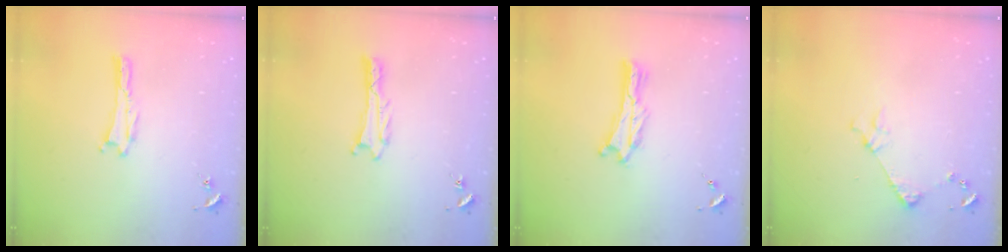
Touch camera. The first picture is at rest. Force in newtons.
{"total": 0.6, "press": 0.6, "slide": 0.1}
{"total": 0.8, "press": 0.7, "slide": 0.2}
{"total": 3.2, "press": 3.2, "slide": 0.3}